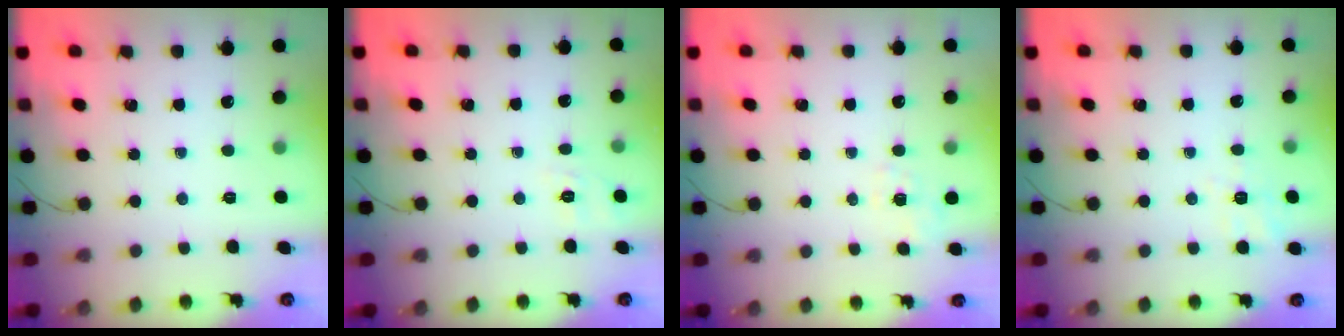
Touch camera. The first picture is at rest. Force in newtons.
{"total": 2.0, "press": 0.5, "slide": 1.9}
{"total": 2.3, "press": 1.6, "slide": 1.6}
{"total": 2.4, "press": 1.0, "slide": 2.2}